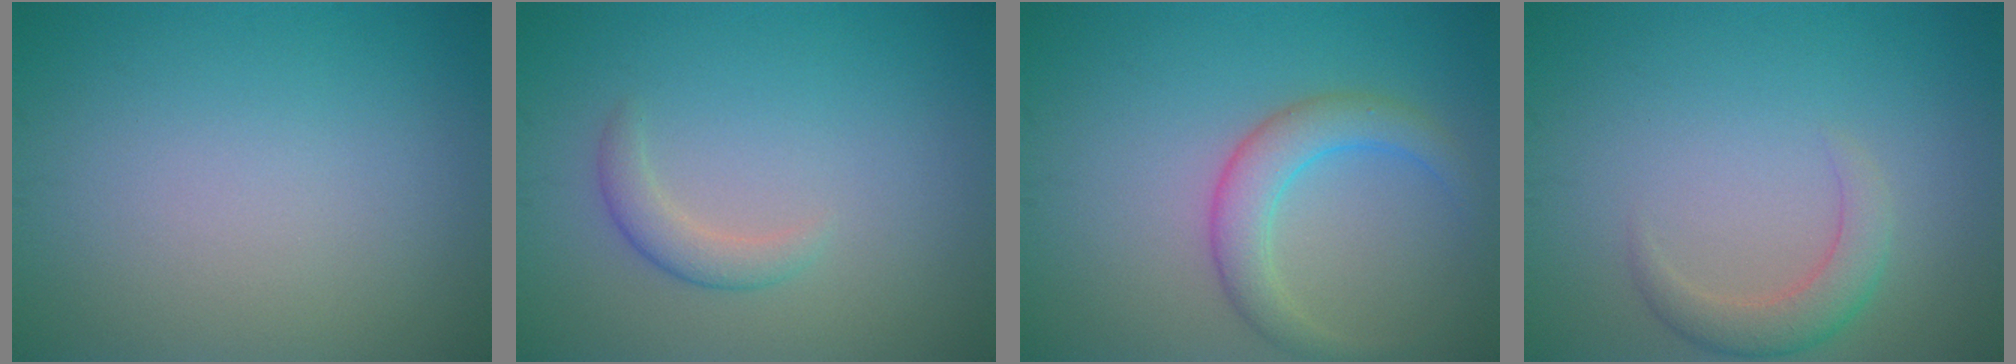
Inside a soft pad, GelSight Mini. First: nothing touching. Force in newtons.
{"total": 1.8, "press": 1.8, "slide": 0.1}
{"total": 3.5, "press": 3.5, "slide": 0.1}
{"total": 2.6, "press": 2.6, "slide": 0.1}